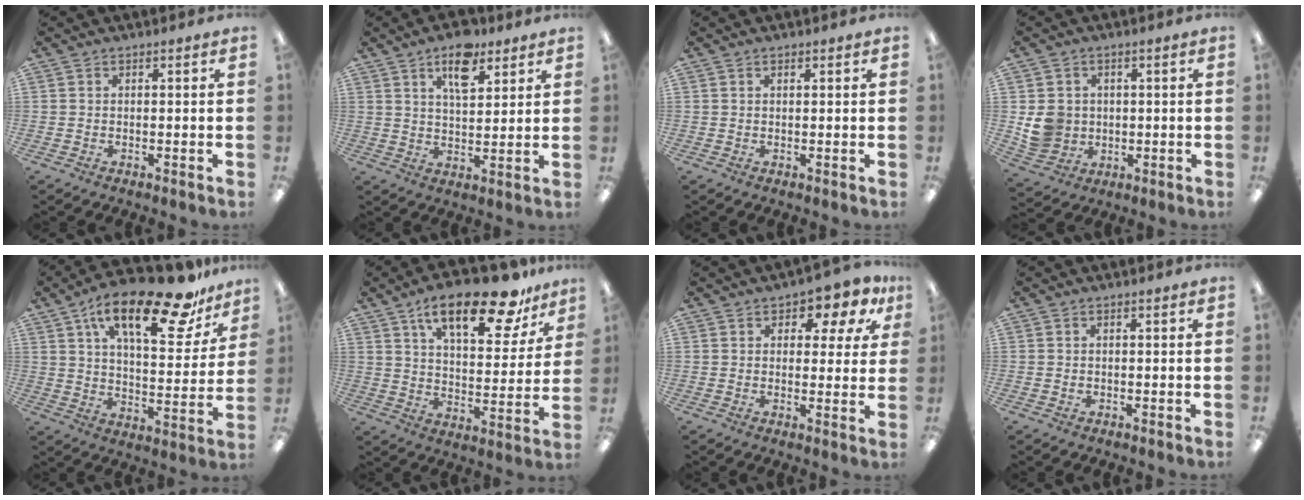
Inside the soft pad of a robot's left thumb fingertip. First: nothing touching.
{"total": 10.0, "force": [6.2, 4.7, 6.2], "torque": [-0.090, -0.023, 0.103]}
{"total": 0.6, "force": [0.5, 0.3, 0.3], "torque": [0.002, -0.001, 0.006]}
{"total": 7.2, "force": [0.5, 6.8, 2.2], "torque": [-0.037, 0.009, 0.017]}
{"total": 23.1, "force": [14.9, 8.1, 15.7], "torque": [-0.240, -0.084, 0.242]}
{"total": 20.0, "force": [13.6, 7.0, 12.8], "torque": [-0.192, -0.076, 0.221]}
{"total": 6.1, "force": [3.3, 3.5, 3.8], "torque": [-0.048, -0.013, 0.053]}
{"total": 0.6, "force": [0.1, 0.5, 0.2], "torque": [0.004, -0.001, -0.001]}